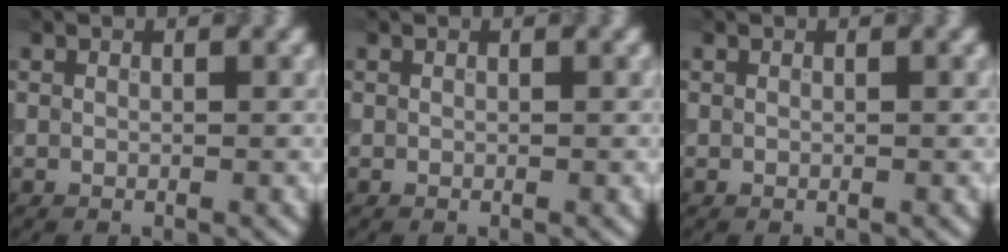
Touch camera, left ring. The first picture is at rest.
{"total": 0.0}
{"total": 0.0}